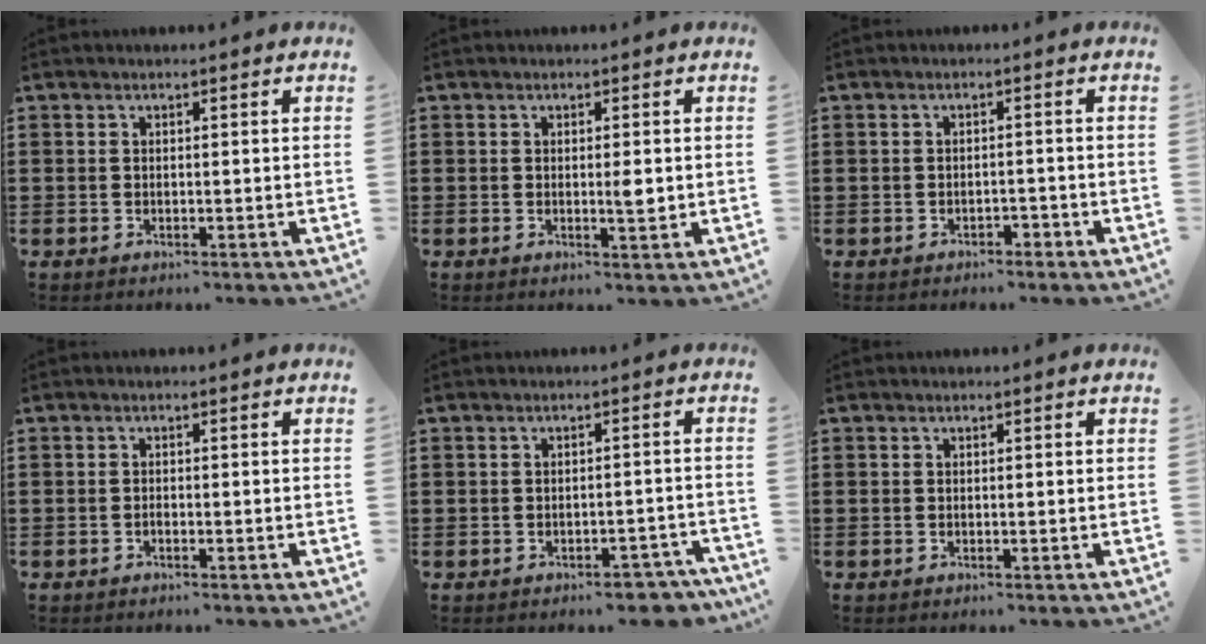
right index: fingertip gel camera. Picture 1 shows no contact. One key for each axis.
{"total": 2.4, "fx": 0.0, "fy": 0.5, "fz": 2.3, "tx": -0.043, "ty": -0.003, "tz": 0.000}
{"total": 1.4, "fx": -1.3, "fy": 0.4, "fz": 0.3, "tx": -0.012, "ty": -0.001, "tz": -0.028}
{"total": 0.6, "fx": -0.5, "fy": 0.1, "fz": 0.3, "tx": -0.008, "ty": -0.004, "tz": -0.008}
{"total": 3.4, "fx": -3.2, "fy": 1.0, "fz": 0.8, "tx": -0.014, "ty": 0.005, "tz": -0.065}
{"total": 0.0}